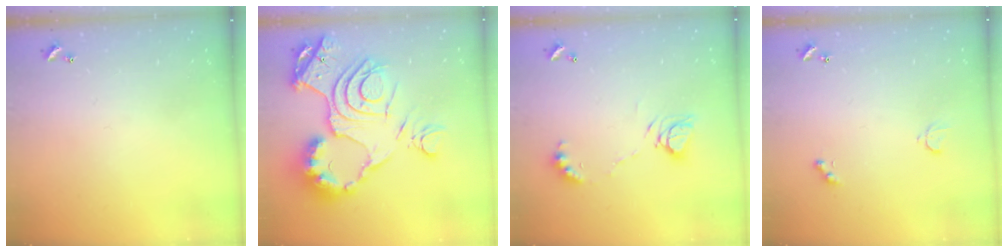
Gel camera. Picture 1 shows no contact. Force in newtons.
{"total": 23.7, "press": 23.5, "slide": 2.6}
{"total": 7.7, "press": 7.7, "slide": 0.2}
{"total": 2.8, "press": 2.8, "slide": 0.6}